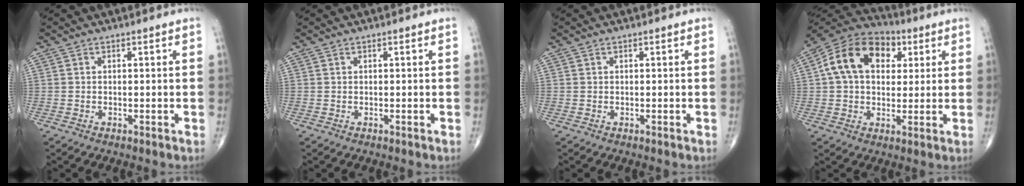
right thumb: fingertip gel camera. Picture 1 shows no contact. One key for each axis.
{"total": 0.0}
{"total": 0.0}
{"total": 15.7, "fx": 4.1, "fy": 10.9, "fz": 10.6, "tx": -0.160, "ty": 0.016, "tz": 0.060}